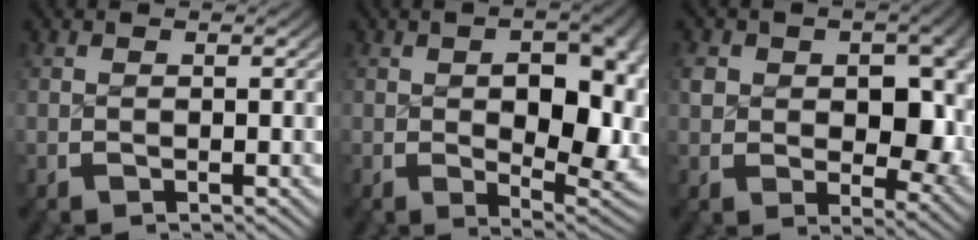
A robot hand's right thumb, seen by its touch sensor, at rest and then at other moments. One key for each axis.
{"total": 8.1, "fx": -0.2, "fy": 4.2, "fz": 6.9, "tx": -0.105, "ty": -0.035, "tz": 0.014}
{"total": 7.8, "fx": 0.5, "fy": 5.5, "fz": 5.6, "tx": -0.089, "ty": -0.037, "tz": 0.026}